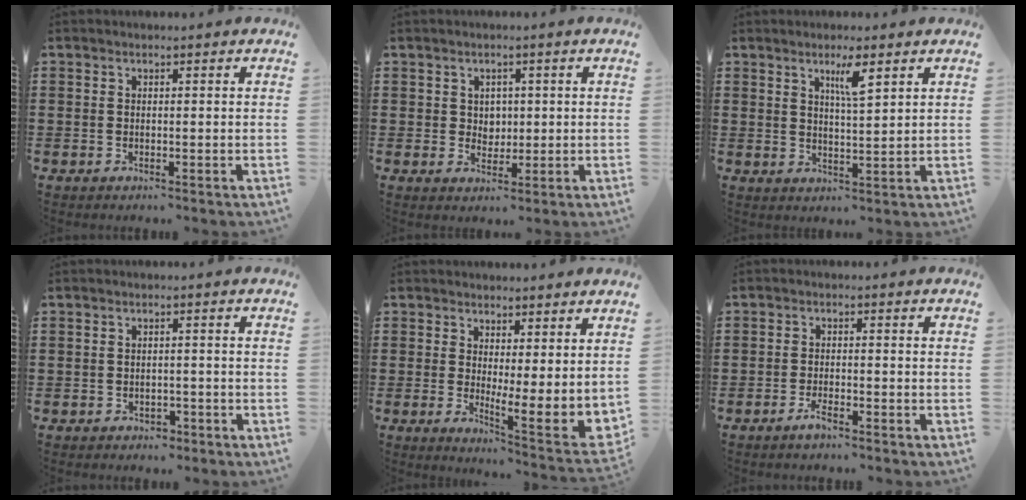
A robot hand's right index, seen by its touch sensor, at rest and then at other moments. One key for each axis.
{"total": 2.5, "fx": 1.0, "fy": 2.2, "fz": 0.6, "tx": -0.013, "ty": 0.008, "tz": 0.015}
{"total": 4.0, "fx": 2.4, "fy": 0.5, "fz": 3.1, "tx": -0.053, "ty": -0.004, "tz": 0.036}
{"total": 1.1, "fx": -1.0, "fy": 0.5, "fz": 0.1, "tx": -0.007, "ty": 0.001, "tz": -0.022}
{"total": 2.9, "fx": 1.7, "fy": 0.2, "fz": 2.3, "tx": -0.048, "ty": -0.031, "tz": 0.027}
{"total": 2.1, "fx": -1.6, "fy": 0.2, "fz": 1.3, "tx": -0.029, "ty": -0.002, "tz": -0.032}